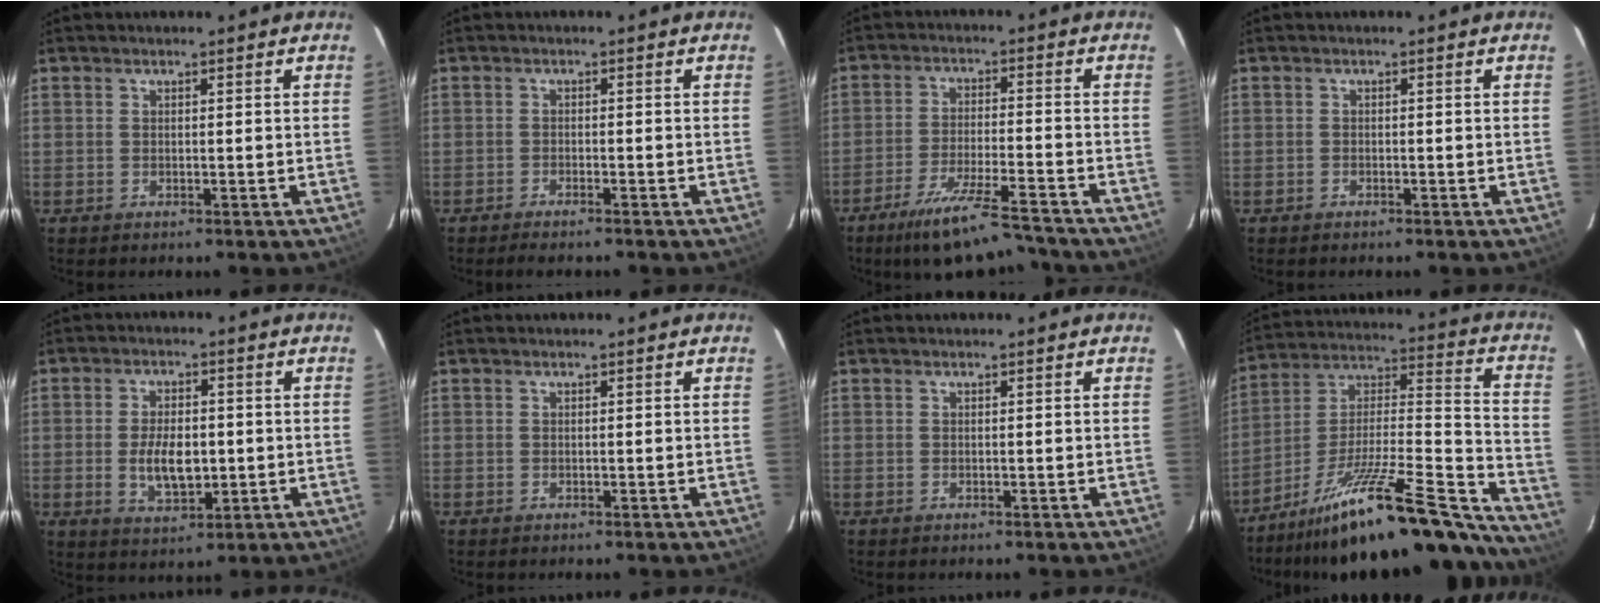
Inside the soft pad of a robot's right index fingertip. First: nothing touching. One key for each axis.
{"total": 3.0, "fx": -2.7, "fy": 0.3, "fz": 1.2, "tx": -0.033, "ty": -0.007, "tz": -0.049}
{"total": 13.5, "fx": -11.6, "fy": 1.8, "fz": 6.7, "tx": -0.138, "ty": -0.017, "tz": -0.190}
{"total": 0.8, "fx": -0.7, "fy": 0.3, "fz": -0.1, "tx": -0.001, "ty": 0.002, "tz": -0.014}
{"total": 7.9, "fx": -0.8, "fy": 4.1, "fz": 6.7, "tx": -0.128, "ty": -0.003, "tz": -0.009}
{"total": 0.0}
{"total": 0.0}
{"total": 29.1, "fx": -23.4, "fy": 4.6, "fz": 16.7, "tx": -0.221, "ty": -0.003, "tz": -0.359}